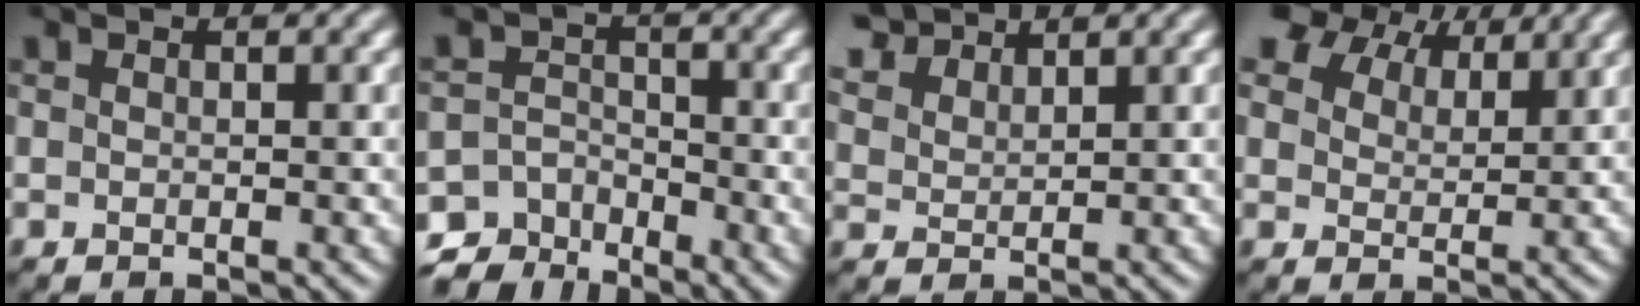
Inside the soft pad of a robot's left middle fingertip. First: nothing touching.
{"total": 7.8, "force": [-5.9, 4.9, 1.3], "torque": [0.002, -0.010, -0.102]}
{"total": 4.8, "force": [4.1, 2.0, 1.5], "torque": [-0.052, 0.006, 0.086]}
{"total": 7.1, "force": [5.9, 3.0, 2.5], "torque": [-0.061, 0.009, 0.110]}